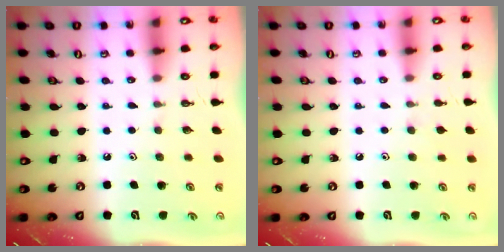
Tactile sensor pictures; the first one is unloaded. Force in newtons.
{"total": 2.8, "press": 2.7, "slide": 0.5}